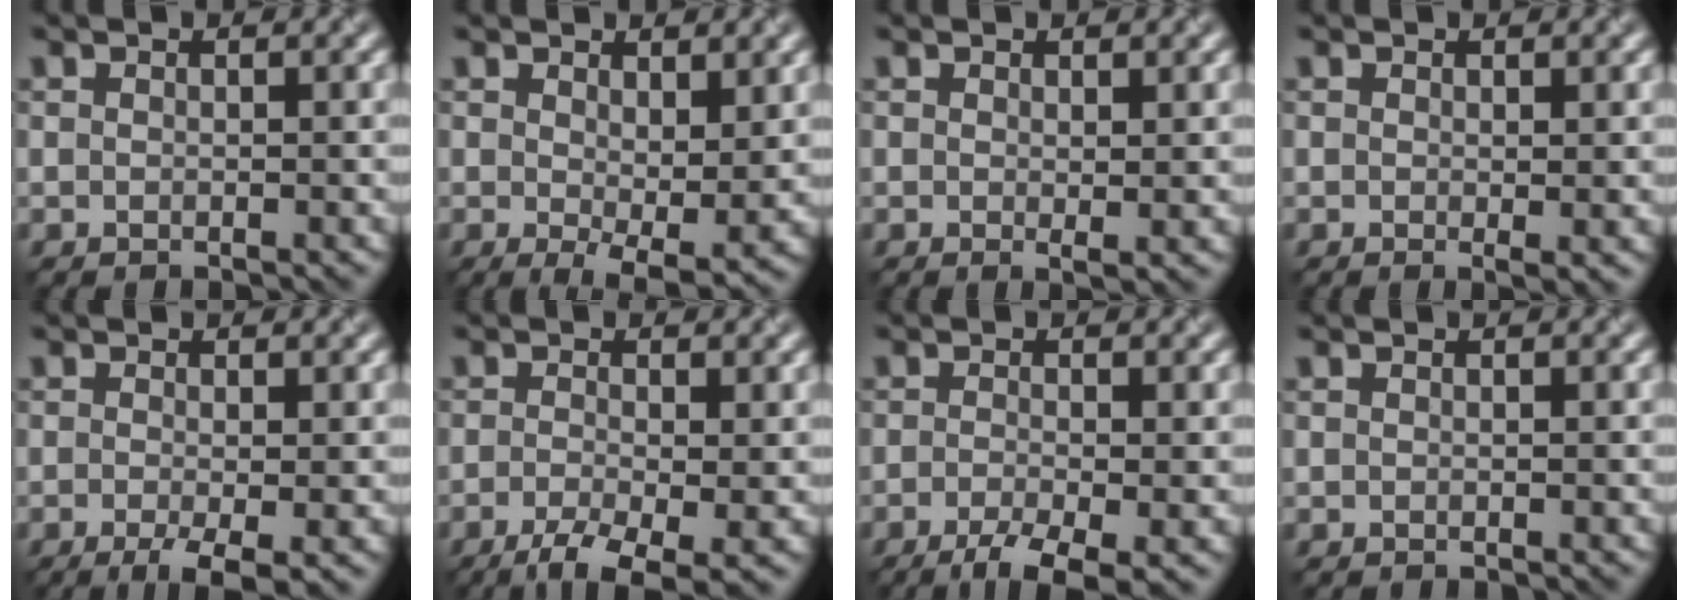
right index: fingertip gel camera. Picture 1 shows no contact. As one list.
[{"total": 4.0, "force": [0.6, 1.6, 3.6], "torque": [-0.058, -0.015, 0.015]}, {"total": 1.0, "force": [0.3, 0.2, 0.9], "torque": [-0.015, -0.006, 0.005]}, {"total": 1.0, "force": [0.1, 0.1, 1.0], "torque": [-0.015, -0.006, 0.001]}, {"total": 3.5, "force": [-1.4, 0.8, 3.1], "torque": [-0.059, -0.009, -0.023]}, {"total": 4.7, "force": [-2.5, 1.3, 3.8], "torque": [-0.077, -0.008, -0.043]}, {"total": 4.4, "force": [-2.6, 1.0, 3.5], "torque": [-0.068, -0.007, -0.048]}, {"total": 0.0}]